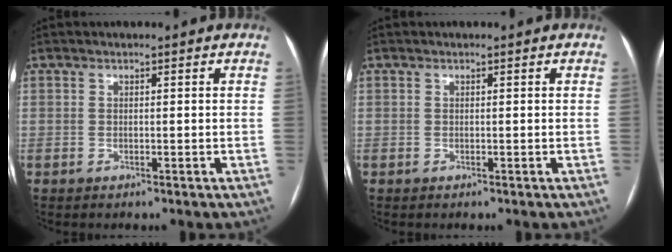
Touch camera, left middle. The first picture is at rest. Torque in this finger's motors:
{"motor_torque": [-0.01, 0.01, 0.01, 0.00]}